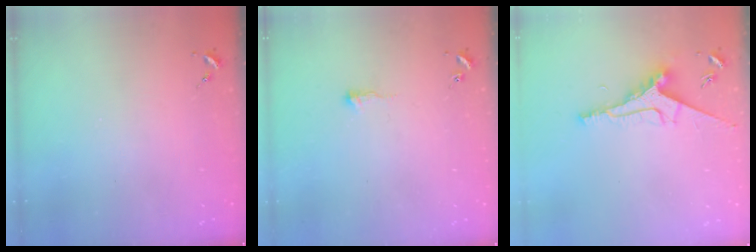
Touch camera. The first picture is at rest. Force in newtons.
{"total": 4.7, "press": 4.7, "slide": 0.6}
{"total": 9.5, "press": 9.4, "slide": 0.9}